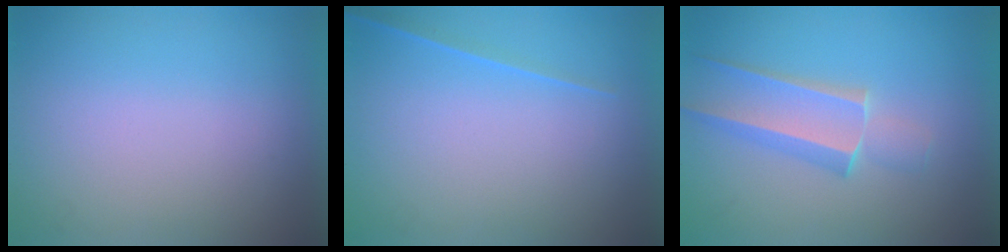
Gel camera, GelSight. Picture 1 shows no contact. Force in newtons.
{"total": 1.1}
{"total": 2.2}